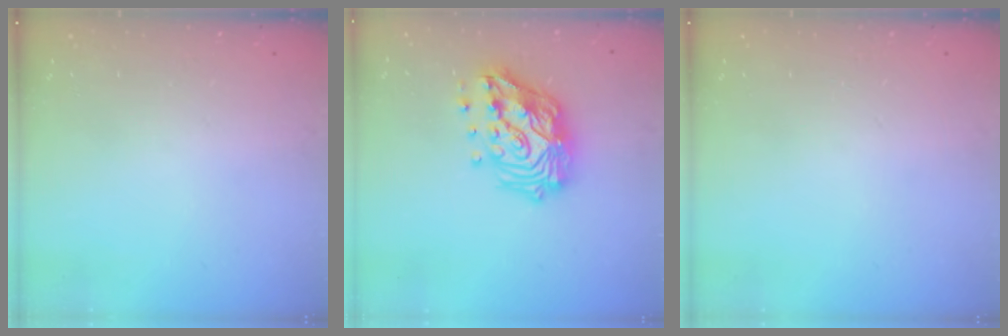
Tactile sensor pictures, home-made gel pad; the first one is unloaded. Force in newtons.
{"total": 18.5, "press": 18.4, "slide": 2.2}
{"total": 0.0}